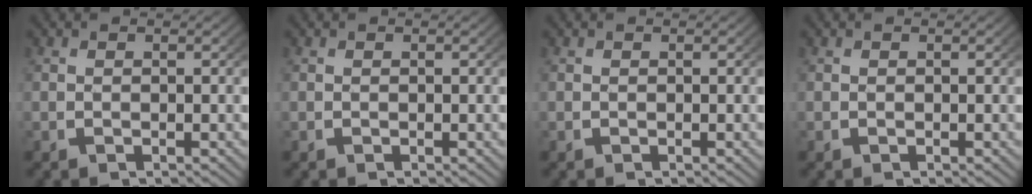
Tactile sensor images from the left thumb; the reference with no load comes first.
{"total": 0.0}
{"total": 0.0}
{"total": 0.0}